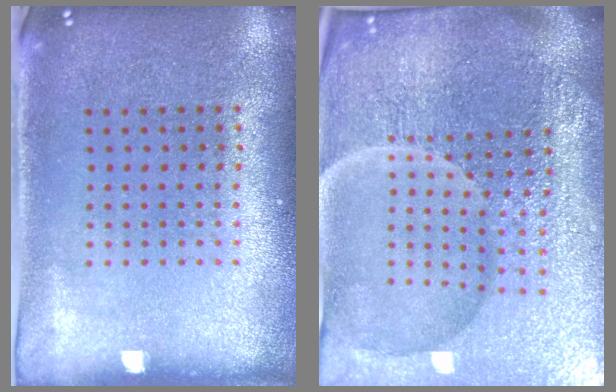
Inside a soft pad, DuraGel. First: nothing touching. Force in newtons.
{"total": 6.9, "press": 6.2, "slide": 3.2}